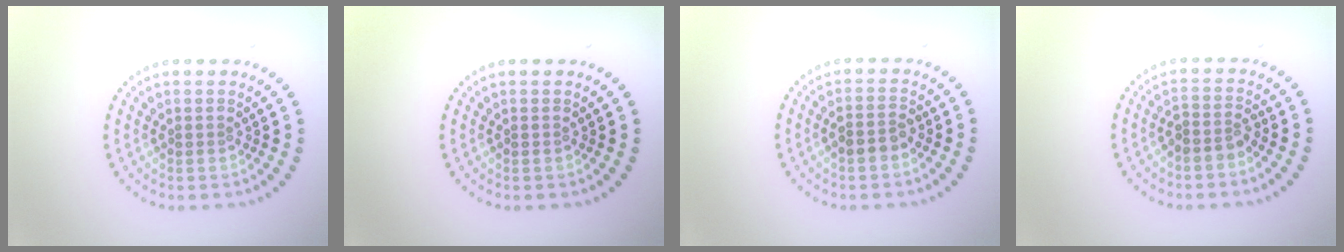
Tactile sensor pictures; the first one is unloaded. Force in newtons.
{"total": 0.0}
{"total": 1.8, "press": 1.8, "slide": 0.5}
{"total": 1.8, "press": 1.5, "slide": 1.1}